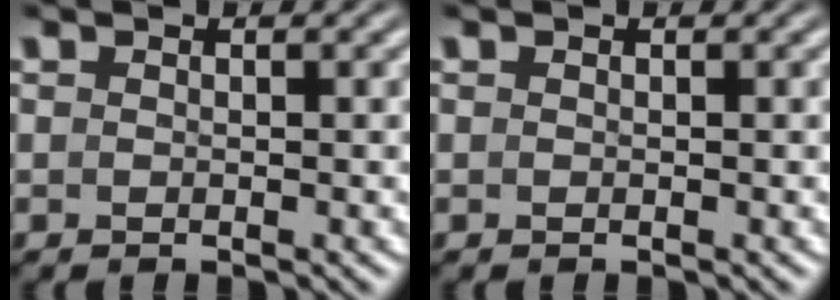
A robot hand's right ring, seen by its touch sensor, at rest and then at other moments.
{"total": 0.0}